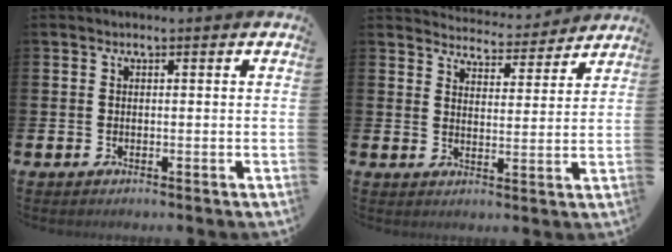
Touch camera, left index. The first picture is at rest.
{"total": 4.7, "force": [4.6, 0.6, 0.1], "torque": [-0.014, -0.037, 0.079]}